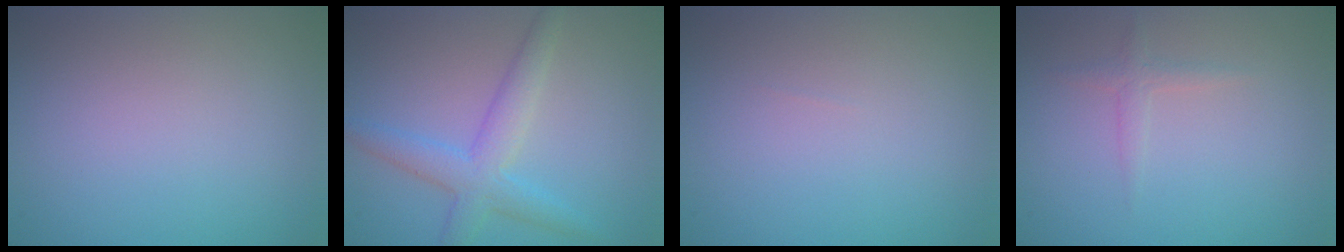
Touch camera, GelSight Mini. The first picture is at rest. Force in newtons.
{"total": 3.9, "press": 3.9, "slide": 0.1}
{"total": 0.0}
{"total": 1.1, "press": 1.1, "slide": 0.1}